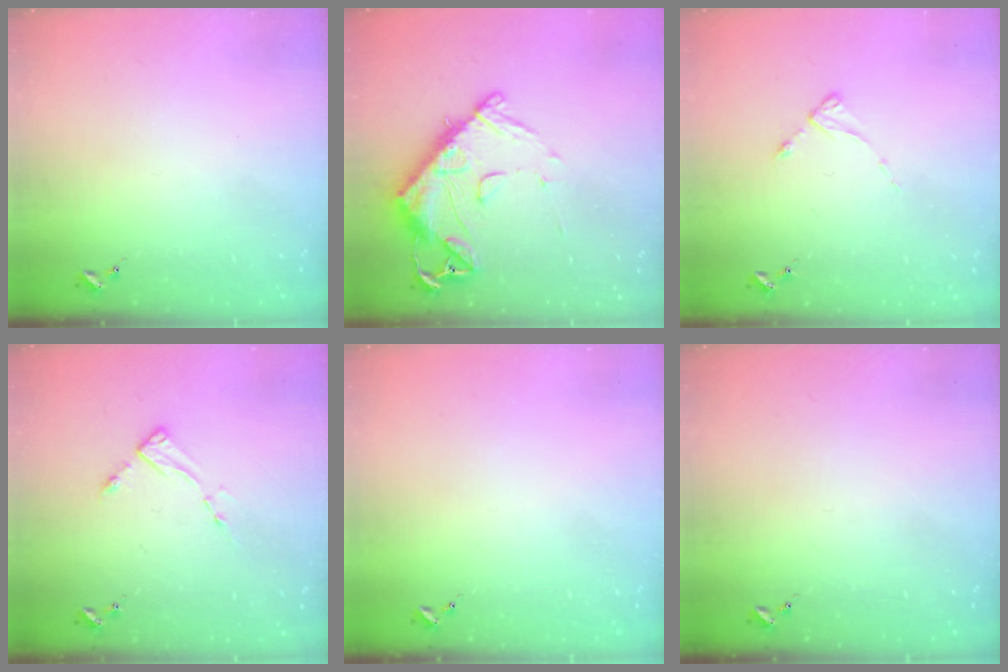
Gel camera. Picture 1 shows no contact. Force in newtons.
{"total": 15.0, "press": 14.9, "slide": 1.6}
{"total": 2.5, "press": 2.5, "slide": 0.3}
{"total": 3.6, "press": 3.5, "slide": 0.4}
{"total": 0.0}
{"total": 0.0}